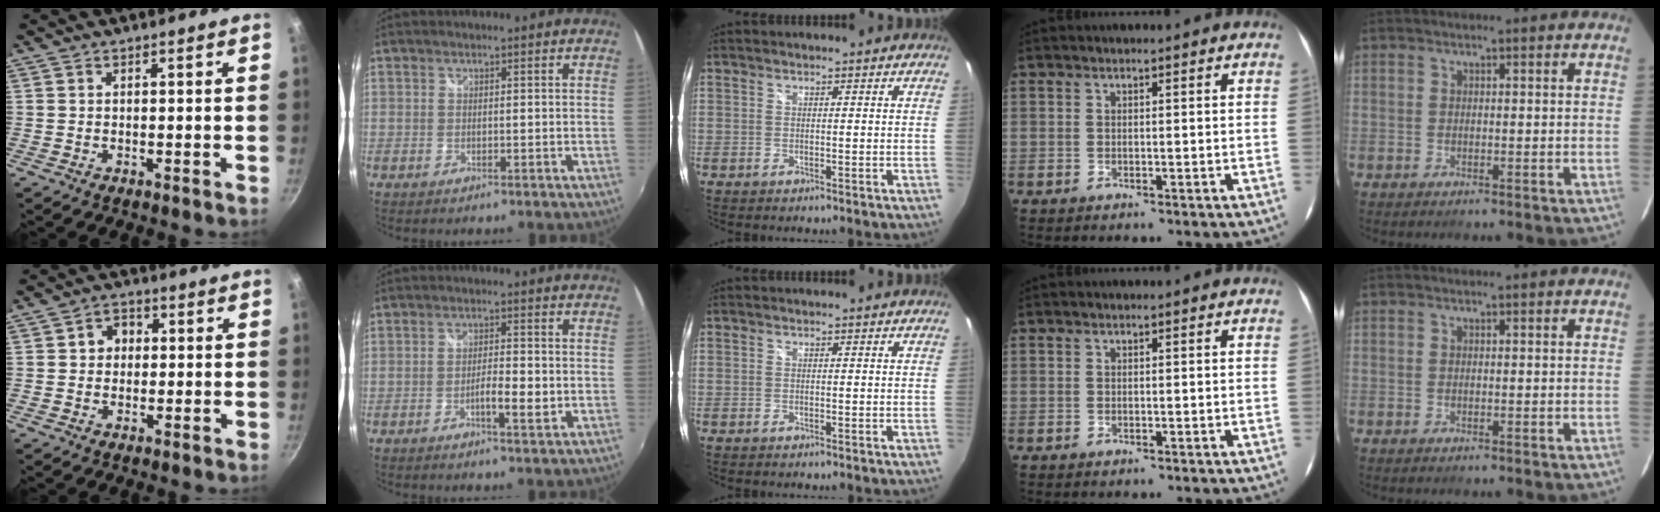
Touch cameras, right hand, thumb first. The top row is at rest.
{"thumb": {"total": 4.2, "force": [0.6, 3.7, 1.9], "torque": [-0.001, 0.005, 0.005]}, "index": {"total": 3.9, "force": [-1.3, 0.7, 3.6], "torque": [-0.068, 0.000, -0.024]}}